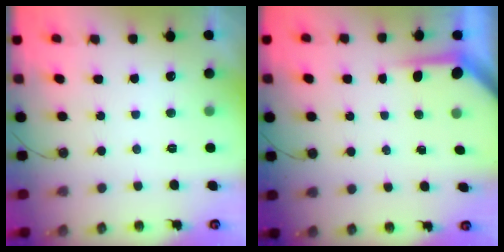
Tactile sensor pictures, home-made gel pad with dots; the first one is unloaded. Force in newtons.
{"total": 3.9, "press": 3.9, "slide": 0.4}